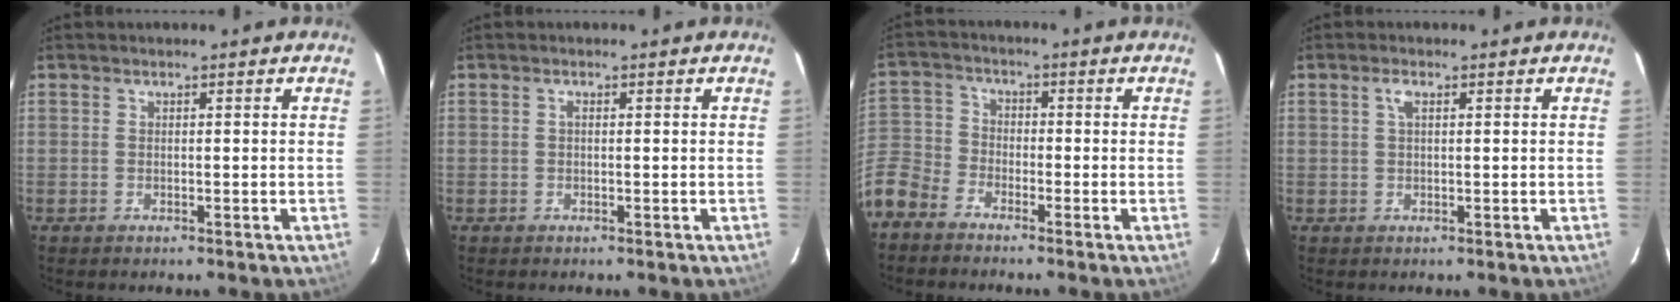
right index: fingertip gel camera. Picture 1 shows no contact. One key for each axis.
{"total": 0.5, "fx": 0.0, "fy": 0.2, "fz": 0.5, "tx": -0.009, "ty": 0.004, "tz": -0.002}
{"total": 8.7, "fx": -5.9, "fy": 5.6, "fz": 2.9, "tx": -0.072, "ty": 0.011, "tz": -0.135}
{"total": 1.6, "fx": 0.6, "fy": 0.6, "fz": 1.3, "tx": -0.028, "ty": 0.005, "tz": 0.010}